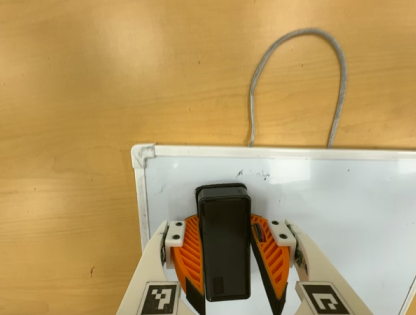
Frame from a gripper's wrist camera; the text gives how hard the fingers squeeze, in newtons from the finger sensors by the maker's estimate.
{"total": 15.8, "left": 19.1, "right": 12.4}